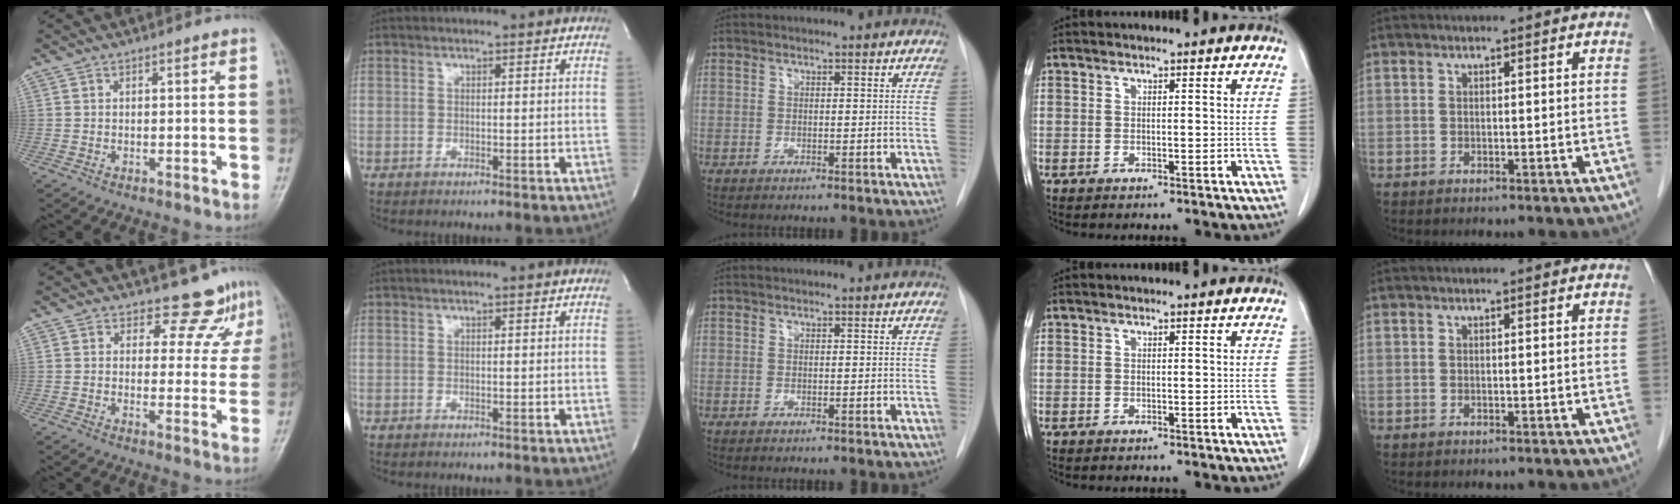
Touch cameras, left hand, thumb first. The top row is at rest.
{"thumb": {"total": 6.8, "force": [5.9, 3.3, 0.8], "torque": [0.020, -0.046, 0.062]}}